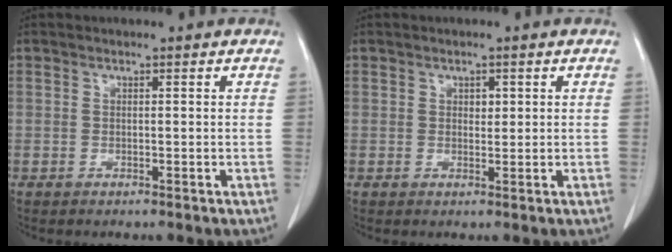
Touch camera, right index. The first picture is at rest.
{"total": 1.2, "force": [0.4, 0.8, 0.8], "torque": [-0.008, -0.002, 0.006]}